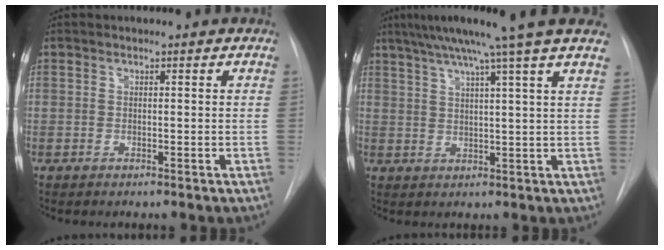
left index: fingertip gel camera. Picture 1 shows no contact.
{"total": 13.8, "force": [10.5, -1.9, 8.8], "torque": [-0.138, 0.018, 0.134]}